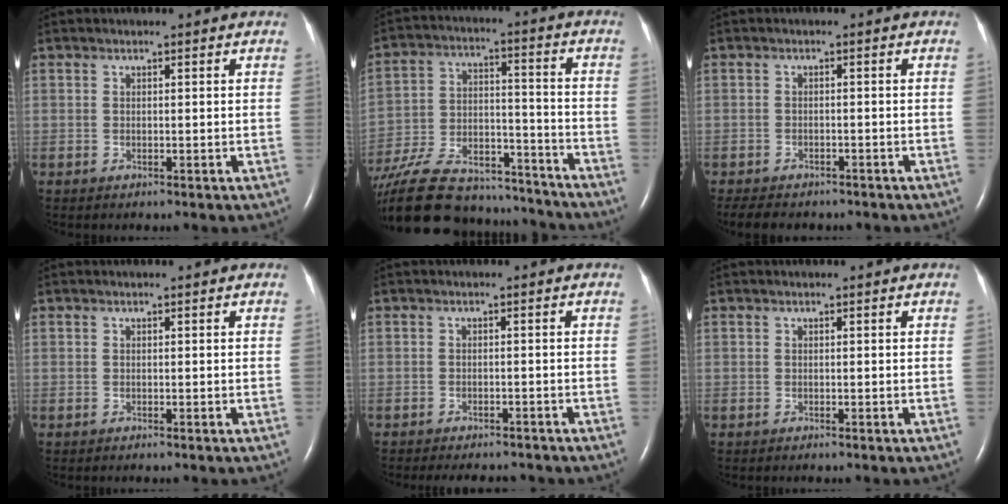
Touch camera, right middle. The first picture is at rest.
{"total": 28.6, "force": [-24.9, 8.3, 11.5], "torque": [-0.247, -0.023, -0.376]}
{"total": 8.0, "force": [-6.8, 3.0, 3.1], "torque": [-0.054, -0.003, -0.087]}
{"total": 0.0}
{"total": 7.7, "force": [-6.8, 2.4, 2.7], "torque": [-0.038, -0.004, -0.081]}
{"total": 0.0}